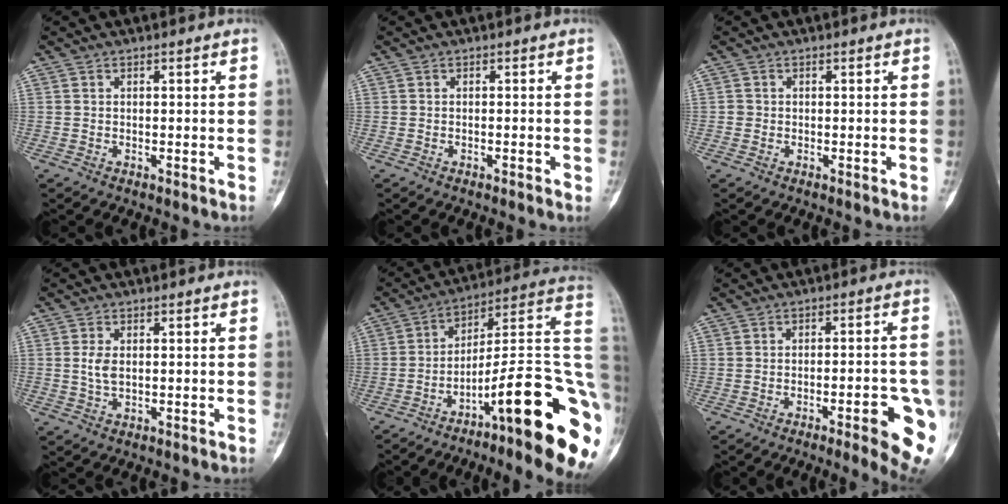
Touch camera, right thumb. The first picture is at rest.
{"total": 0.6, "force": [-0.3, 0.3, 0.5], "torque": [-0.003, 0.000, -0.007]}
{"total": 1.0, "force": [-0.2, 0.9, 0.1], "torque": [0.009, 0.006, -0.006]}
{"total": 3.1, "force": [0.1, 1.9, 2.4], "torque": [-0.047, 0.000, 0.001]}
{"total": 26.9, "force": [-9.2, 5.0, 24.7], "torque": [-0.266, 0.059, -0.134]}
{"total": 12.0, "force": [-4.9, 2.7, 10.6], "torque": [-0.112, 0.020, -0.056]}